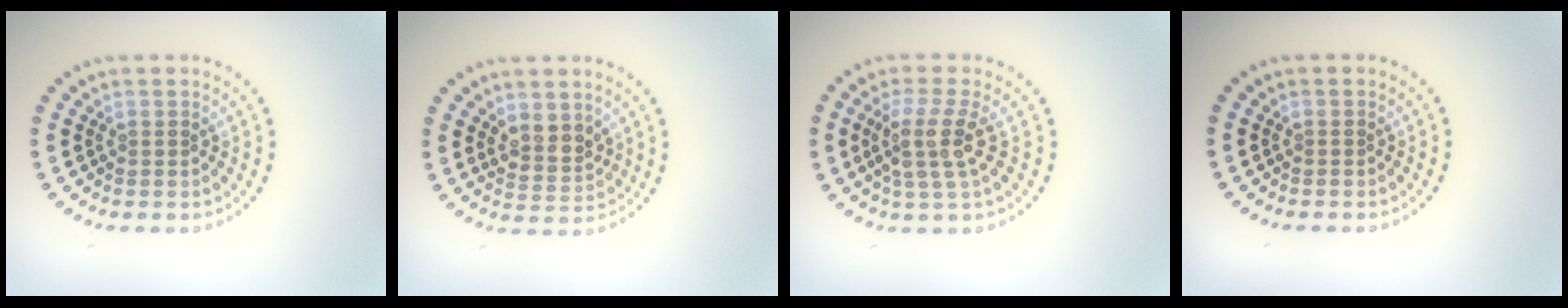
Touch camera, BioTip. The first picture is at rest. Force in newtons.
{"total": 2.4, "press": 2.2, "slide": 1.1}
{"total": 3.7, "press": 2.8, "slide": 2.4}
{"total": 0.0}